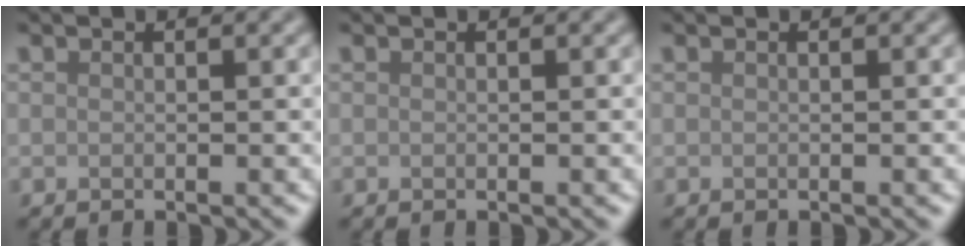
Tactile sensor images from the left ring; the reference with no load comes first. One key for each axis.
{"total": 0.0}
{"total": 0.0}